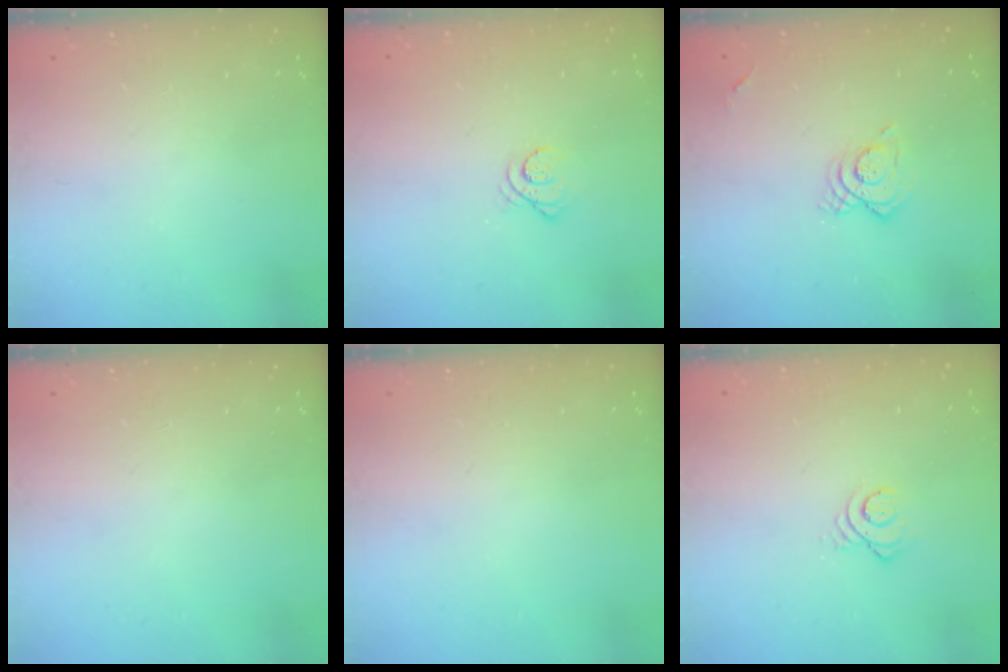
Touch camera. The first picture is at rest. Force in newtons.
{"total": 3.4, "press": 3.3, "slide": 0.6}
{"total": 8.1, "press": 8.0, "slide": 0.8}
{"total": 0.0}
{"total": 0.0}
{"total": 3.2, "press": 3.2, "slide": 0.3}